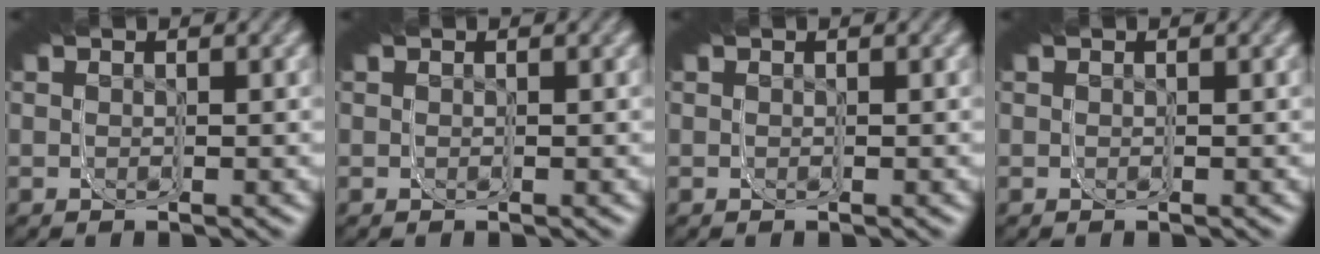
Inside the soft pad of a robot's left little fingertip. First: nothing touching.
{"total": 0.0}
{"total": 0.0}
{"total": 0.0}